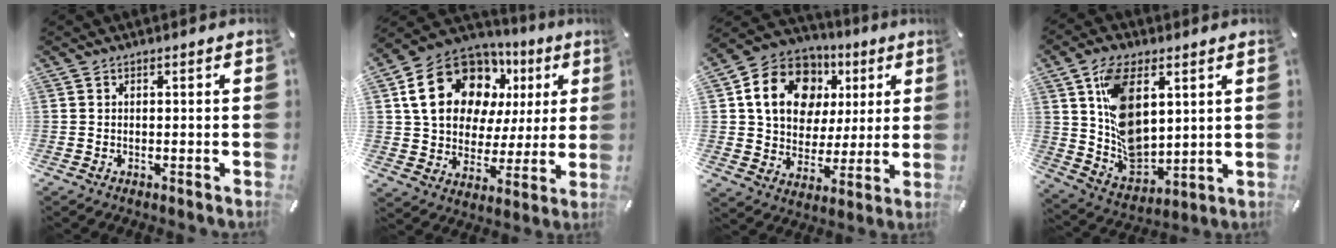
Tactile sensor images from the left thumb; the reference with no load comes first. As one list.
[{"total": 20.3, "force": [8.0, 15.0, 11.1], "torque": [-0.187, -0.023, 0.150]}, {"total": 17.0, "force": [5.8, 13.7, 8.4], "torque": [-0.148, -0.009, 0.110]}, {"total": 13.9, "force": [4.8, 8.6, 9.9], "torque": [-0.203, -0.012, 0.093]}]